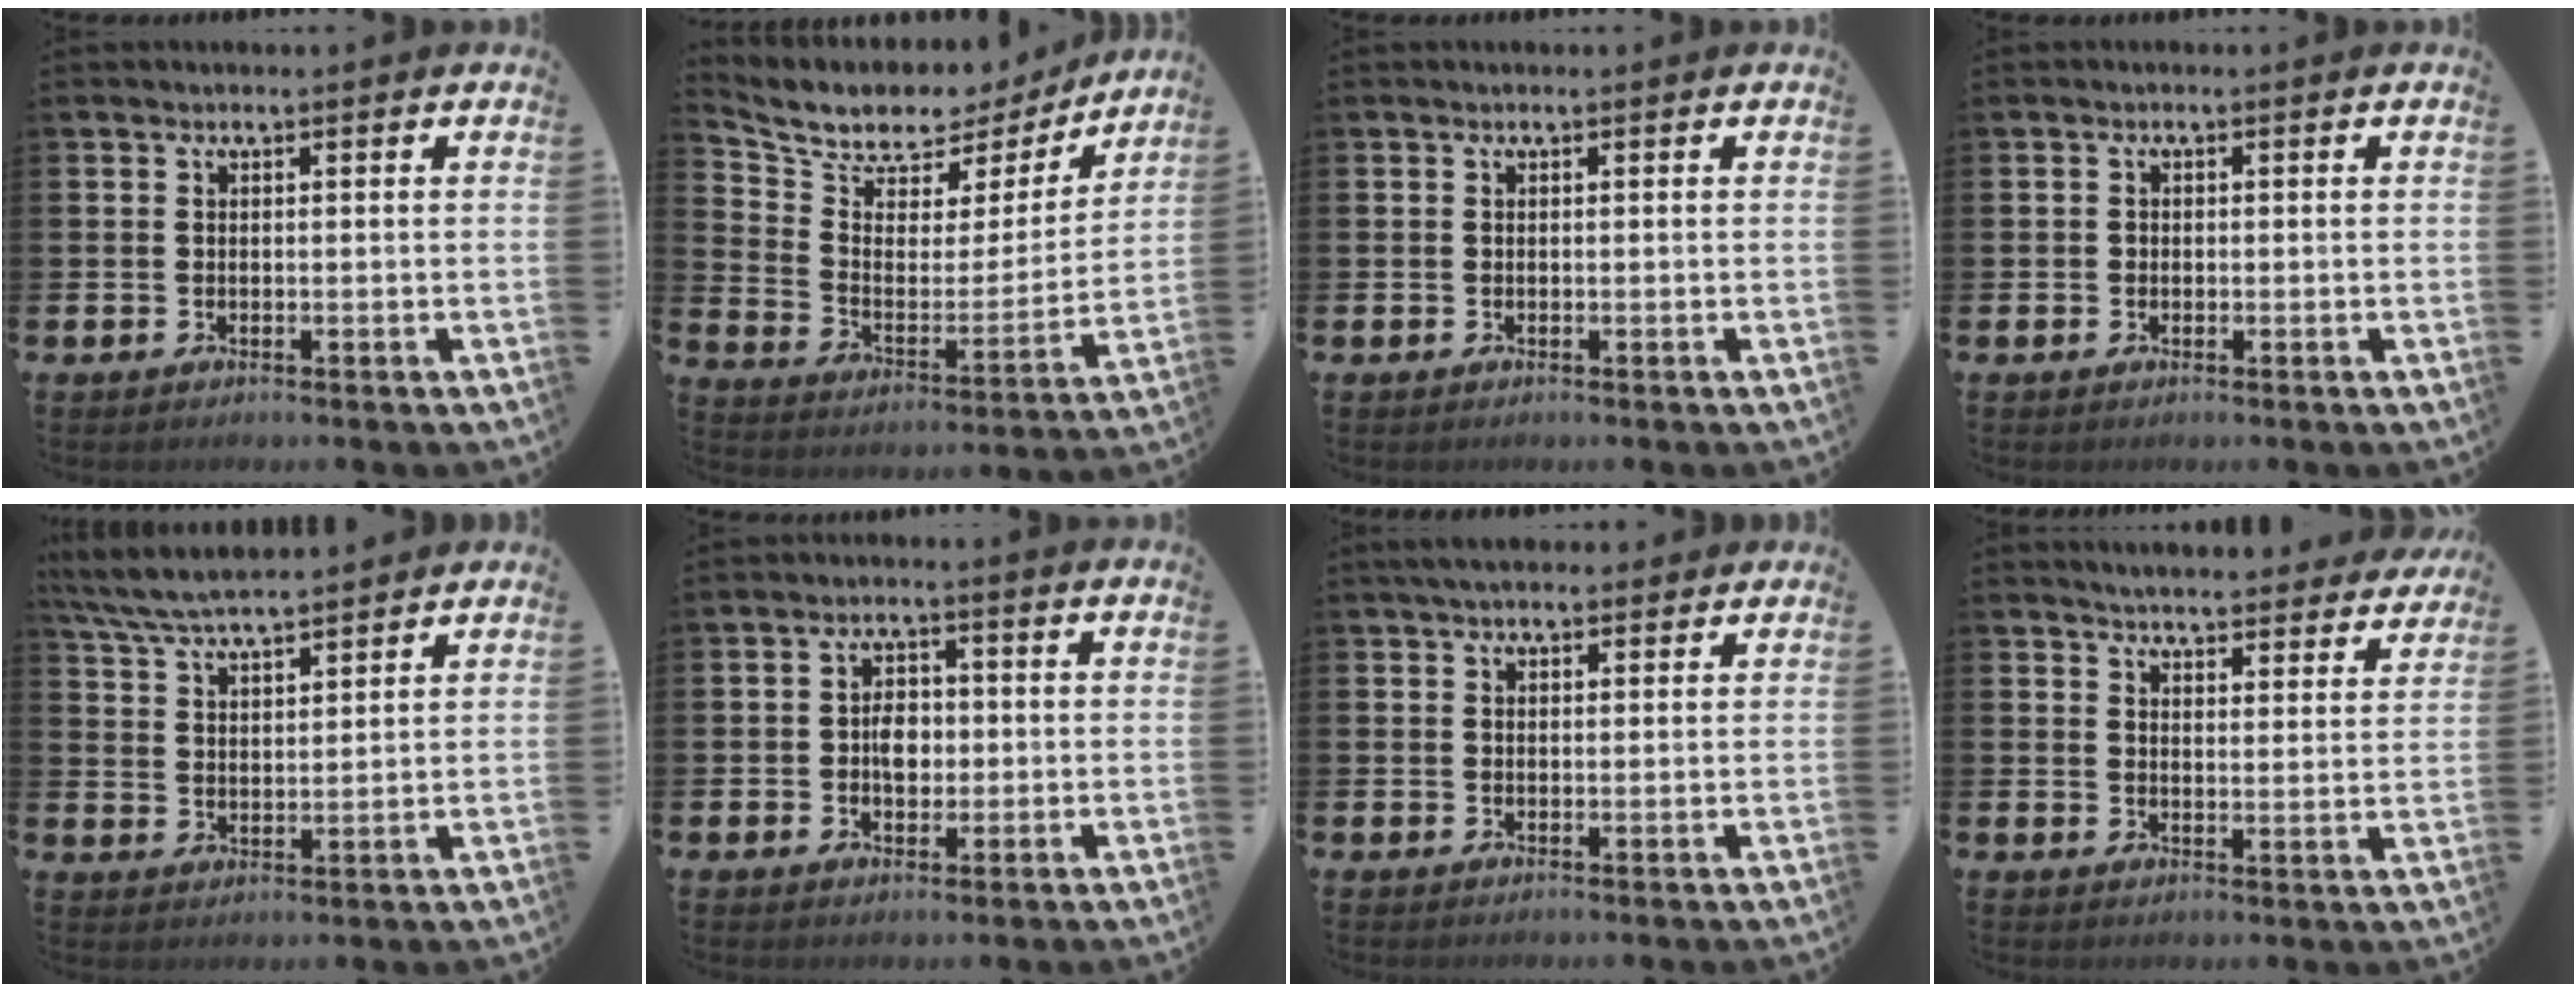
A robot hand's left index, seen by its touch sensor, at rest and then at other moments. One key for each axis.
{"total": 8.1, "fx": 7.1, "fy": 3.5, "fz": 1.4, "tx": -0.078, "ty": -0.051, "tz": 0.125}
{"total": 0.0}
{"total": 0.7, "fx": -0.2, "fy": 0.6, "fz": 0.2, "tx": -0.001, "ty": 0.004, "tz": -0.005}
{"total": 6.2, "fx": 6.0, "fy": 0.6, "fz": 1.5, "tx": -0.054, "ty": -0.027, "tz": 0.110}
{"total": 3.8, "fx": -0.1, "fy": 2.7, "fz": 2.7, "tx": -0.035, "ty": 0.003, "tz": -0.009}
{"total": 2.7, "fx": 2.4, "fy": 0.8, "fz": 0.8, "tx": -0.017, "ty": 0.000, "tz": 0.042}
{"total": 4.9, "fx": 4.8, "fy": 0.4, "fz": 0.3, "tx": -0.020, "ty": -0.039, "tz": 0.083}